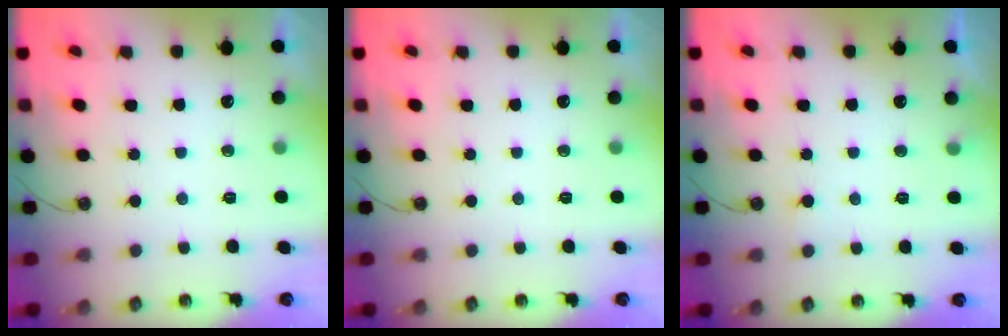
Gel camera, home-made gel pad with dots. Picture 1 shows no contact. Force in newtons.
{"total": 0.0}
{"total": 4.7, "press": 4.7, "slide": 0.4}